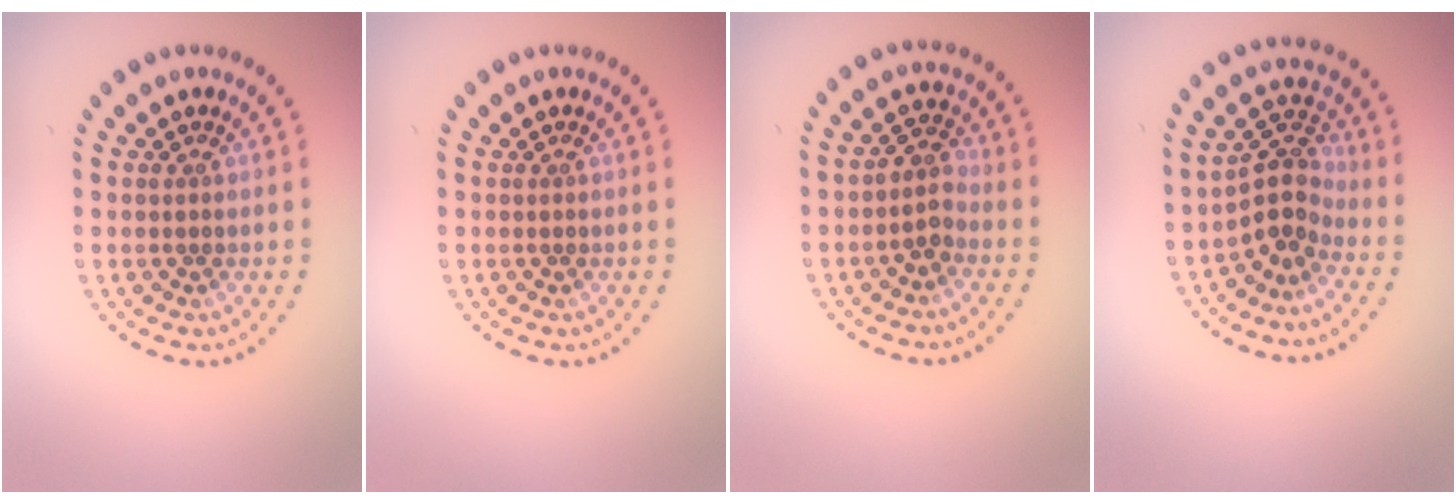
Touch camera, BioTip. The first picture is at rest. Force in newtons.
{"total": 0.0}
{"total": 2.0, "press": 1.7, "slide": 1.1}
{"total": 3.4, "press": 2.8, "slide": 1.9}